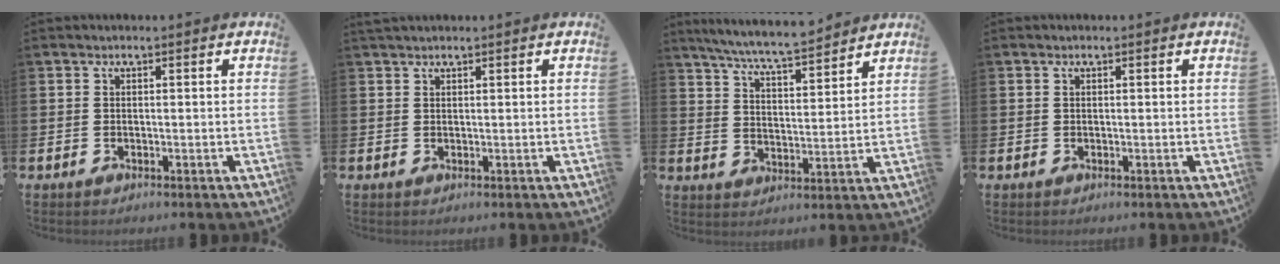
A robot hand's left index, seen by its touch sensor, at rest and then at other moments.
{"total": 0.9, "force": [0.9, 0.1, 0.2], "torque": [-0.001, 0.000, 0.015]}
{"total": 7.1, "force": [6.8, 0.0, 2.0], "torque": [-0.063, -0.041, 0.121]}
{"total": 0.0}